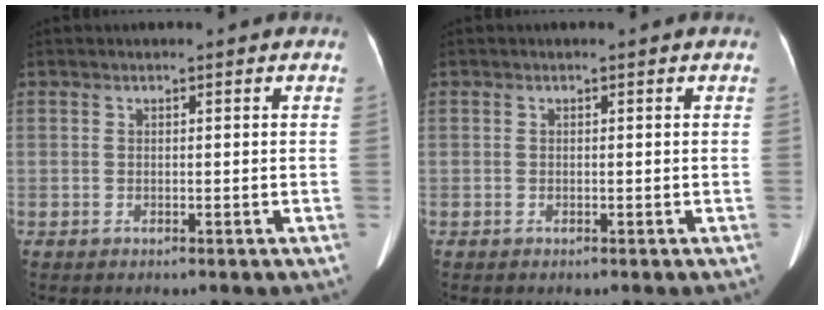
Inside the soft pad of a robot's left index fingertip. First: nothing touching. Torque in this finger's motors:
{"motor_torque": [0.01, 0.01, 0.00, 0.00]}